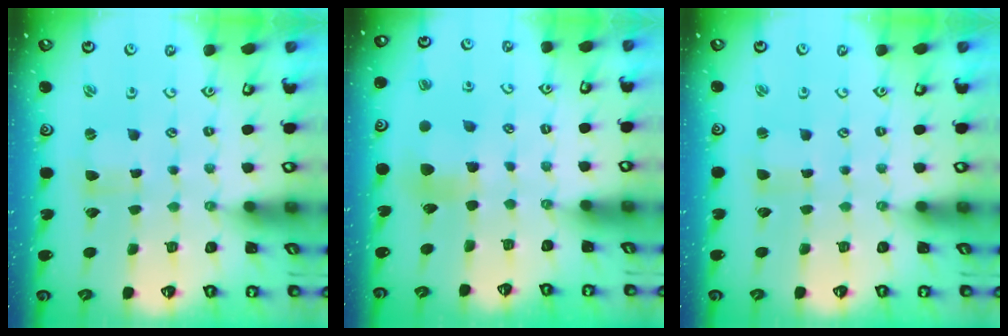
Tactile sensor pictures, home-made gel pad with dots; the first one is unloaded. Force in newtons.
{"total": 6.3, "press": 6.2, "slide": 0.6}
{"total": 1.0, "press": 1.0, "slide": 0.0}